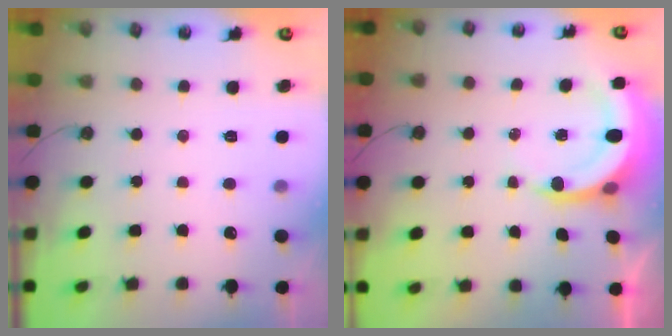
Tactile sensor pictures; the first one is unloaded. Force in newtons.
{"total": 5.6, "press": 5.5, "slide": 0.6}